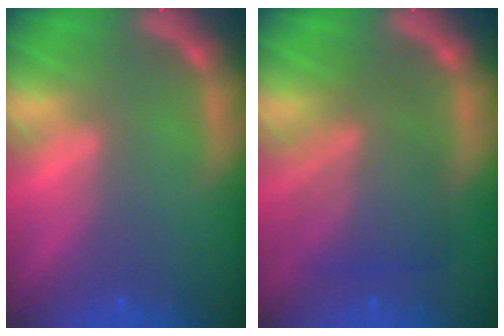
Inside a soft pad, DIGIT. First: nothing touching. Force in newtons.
{"total": 6.5}